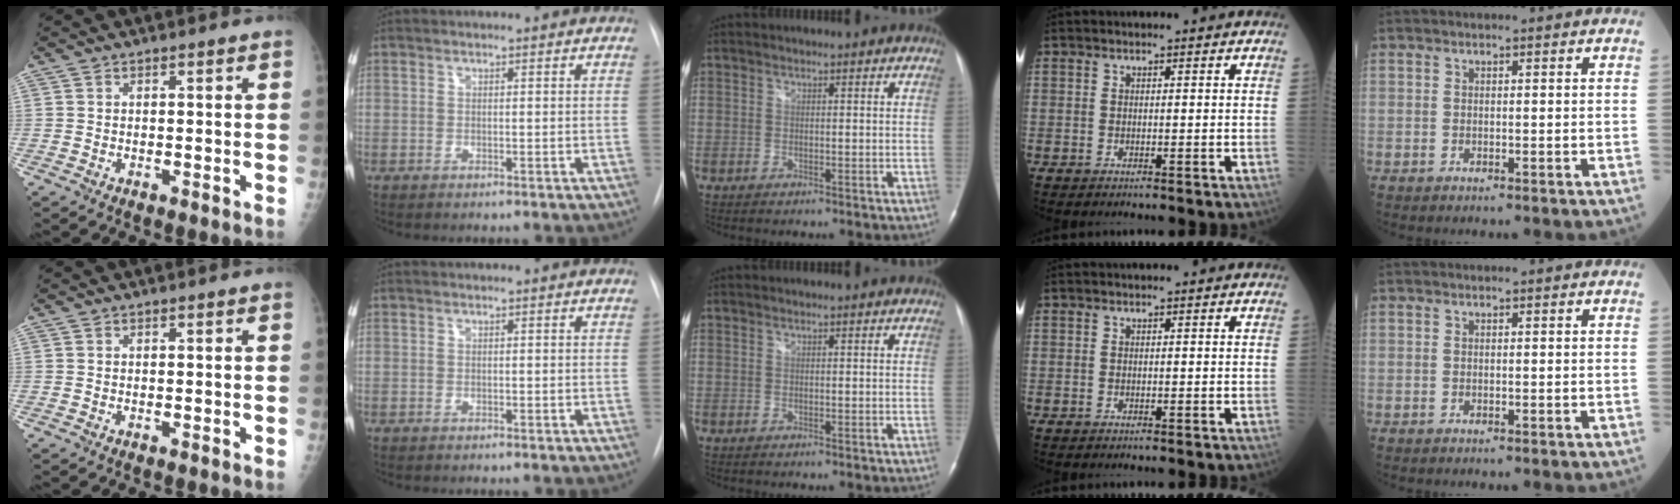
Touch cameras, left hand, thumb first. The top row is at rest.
{}